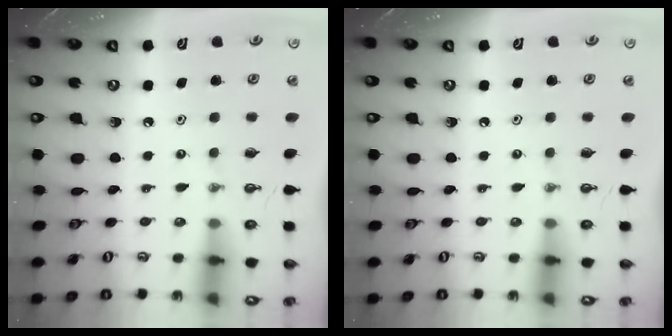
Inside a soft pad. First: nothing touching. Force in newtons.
{"total": 0.0}